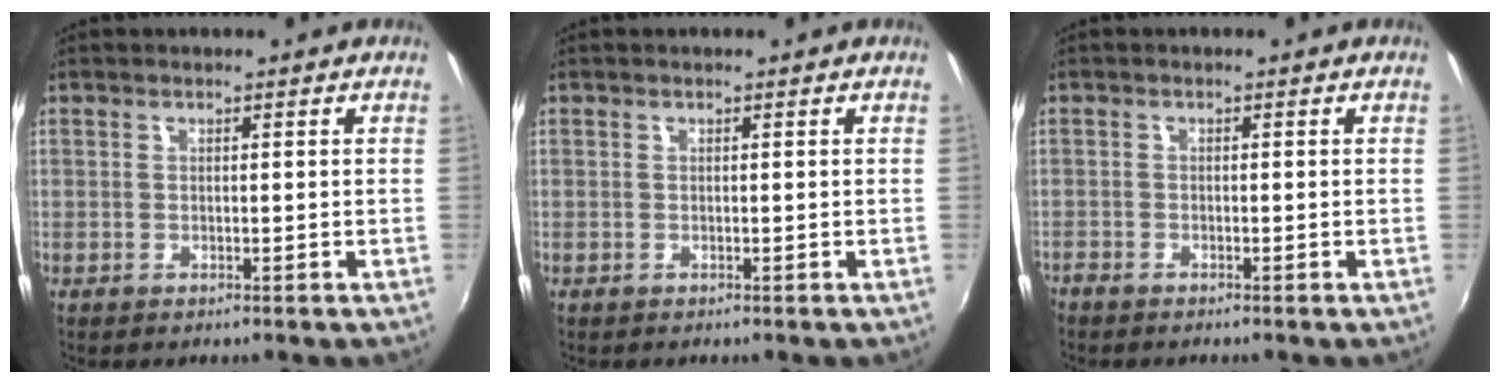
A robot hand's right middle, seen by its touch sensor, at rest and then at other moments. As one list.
[{"total": 0.0}, {"total": 1.4, "force": [-1.3, 0.4, 0.3], "torque": [-0.009, -0.007, -0.028]}]